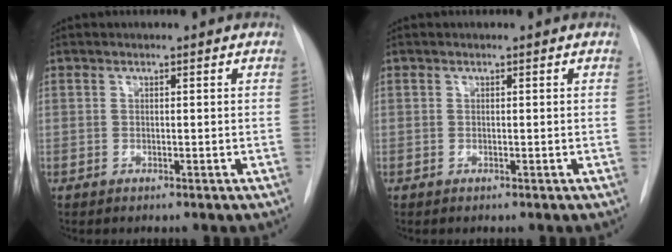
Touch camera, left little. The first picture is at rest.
{"total": 0.0}